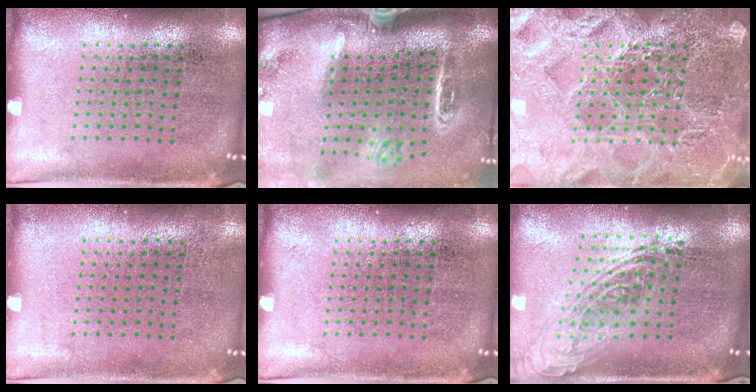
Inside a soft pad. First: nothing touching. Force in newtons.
{"total": 3.3, "press": 2.2, "slide": 2.4}
{"total": 6.2, "press": 6.1, "slide": 0.9}
{"total": 0.0}
{"total": 0.0}
{"total": 2.1, "press": 1.5, "slide": 1.4}